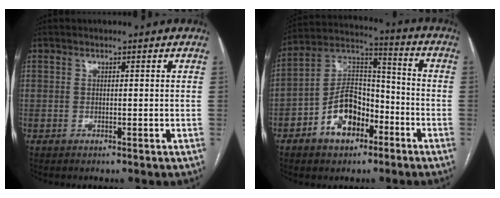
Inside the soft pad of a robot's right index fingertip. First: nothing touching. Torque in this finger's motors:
{"motor_torque": [0.39, -0.27, 0.00, -0.02]}